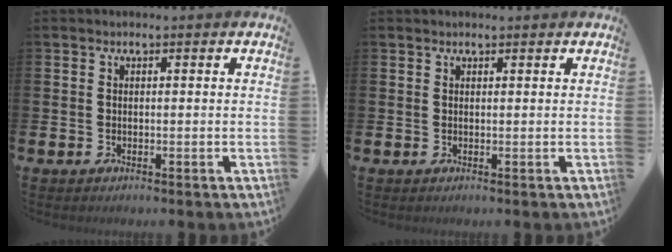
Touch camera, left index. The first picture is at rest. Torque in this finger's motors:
{"motor_torque": [0.28, -1.51, 0.03, 0.10]}